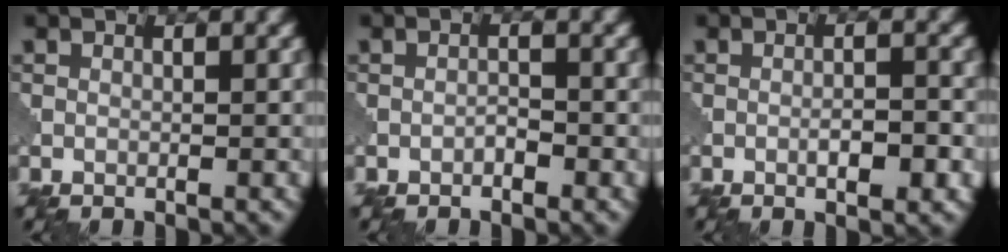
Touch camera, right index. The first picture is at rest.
{"total": 0.9, "force": [-0.5, 0.3, 0.6], "torque": [-0.011, 0.002, -0.010]}
{"total": 2.7, "force": [-0.9, 0.6, 2.5], "torque": [-0.038, 0.005, -0.015]}